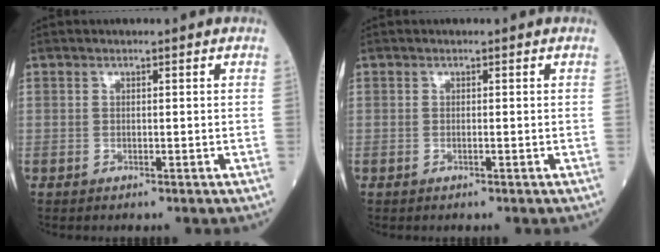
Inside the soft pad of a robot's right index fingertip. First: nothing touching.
{"total": 0.0}